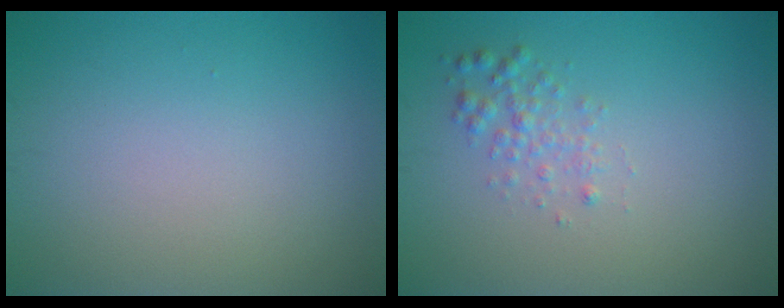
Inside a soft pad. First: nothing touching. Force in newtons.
{"total": 1.7, "press": 1.7, "slide": 0.0}